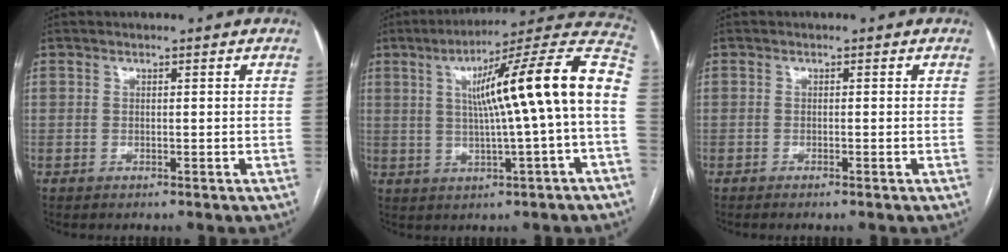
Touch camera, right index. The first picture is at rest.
{"total": 18.9, "force": [1.5, 0.0, 18.8], "torque": [-0.266, 0.035, 0.015]}
{"total": 0.6, "force": [-0.3, 0.0, 0.5], "torque": [-0.008, 0.002, -0.005]}